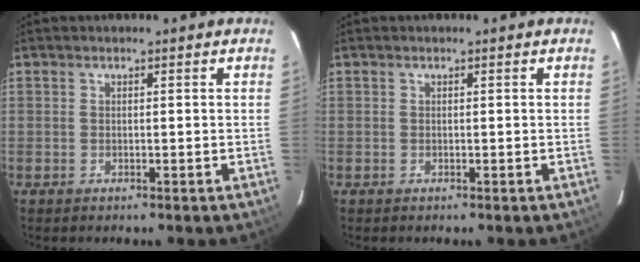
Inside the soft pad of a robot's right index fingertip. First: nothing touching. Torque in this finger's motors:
{"motor_torque": [-0.01, -0.01, 0.00, 0.00]}